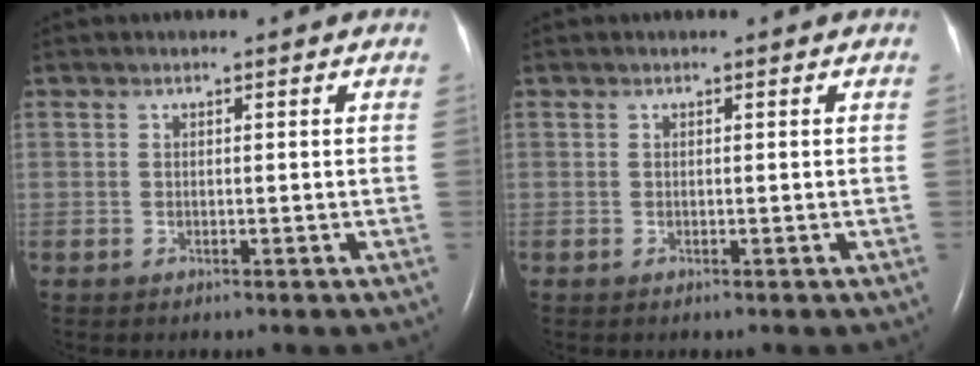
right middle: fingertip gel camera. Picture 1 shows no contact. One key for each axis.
{"total": 0.0}